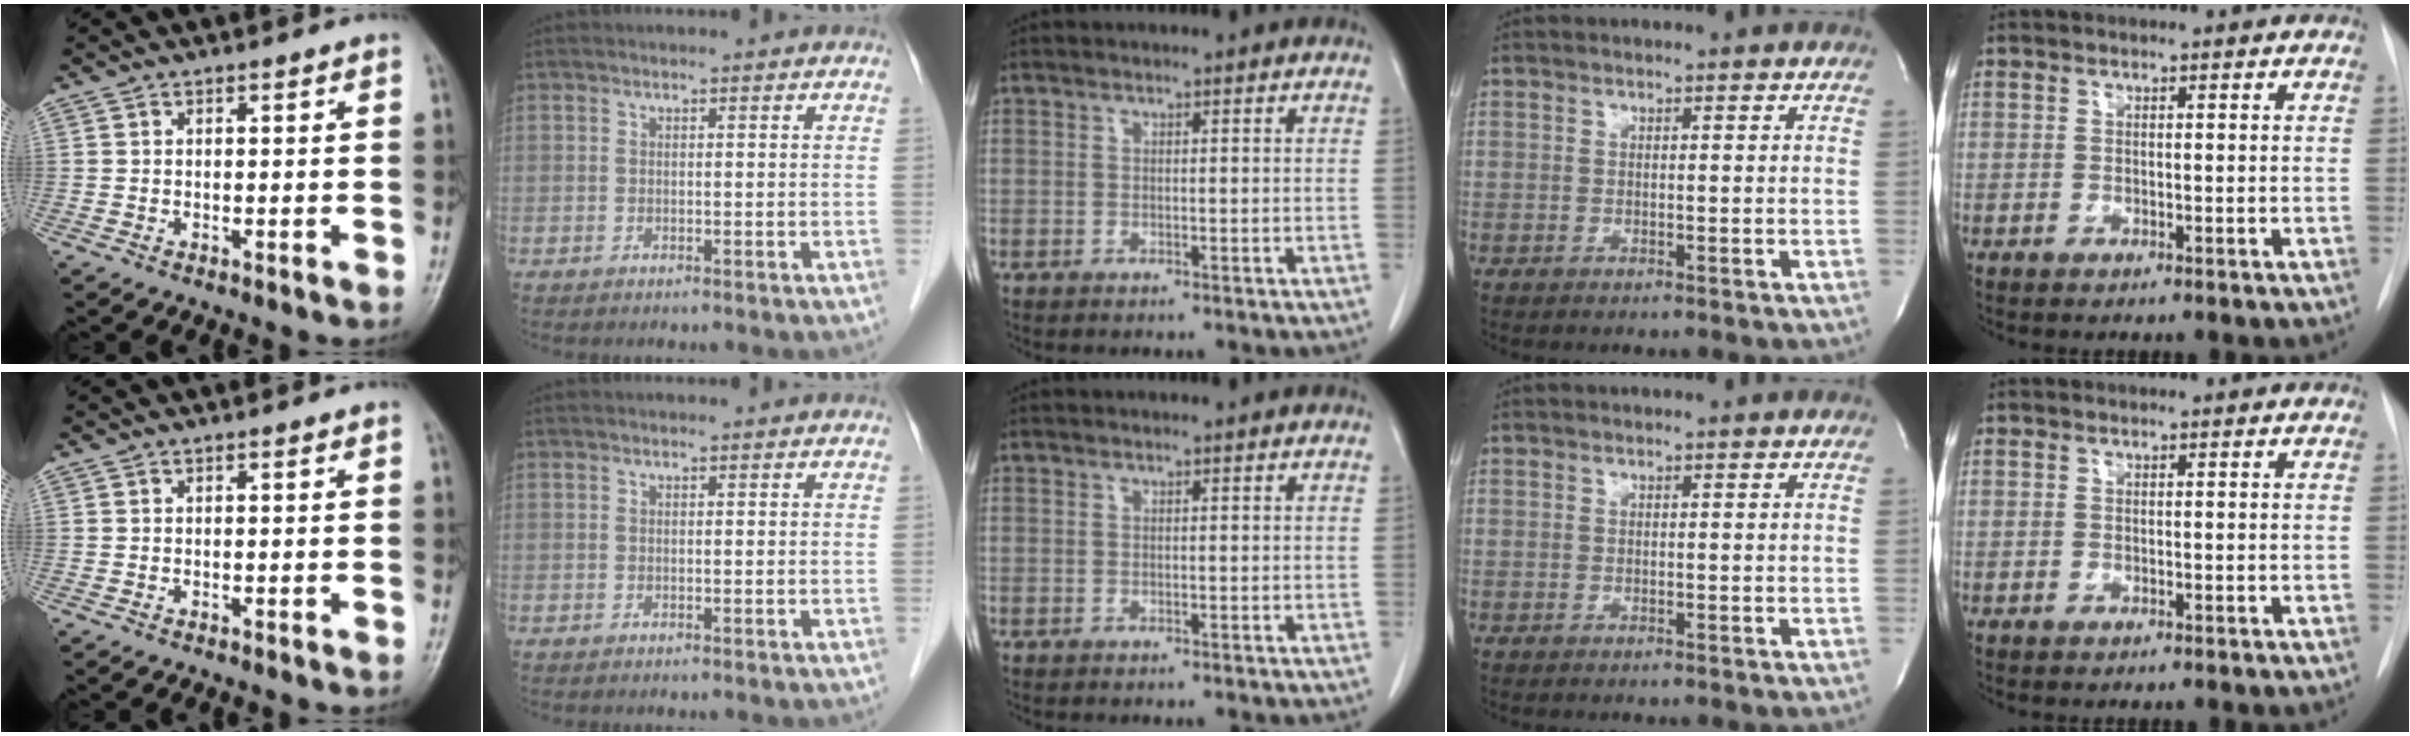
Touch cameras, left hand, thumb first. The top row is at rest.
{}